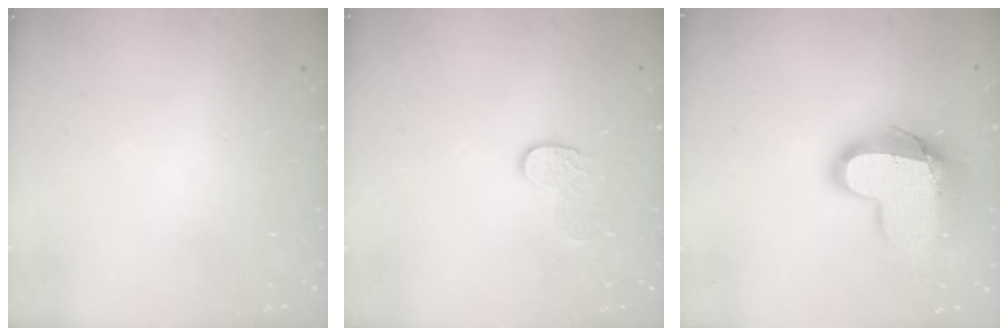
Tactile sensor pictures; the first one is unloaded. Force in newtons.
{"total": 7.3, "press": 7.3, "slide": 0.2}
{"total": 15.4, "press": 15.4, "slide": 1.1}